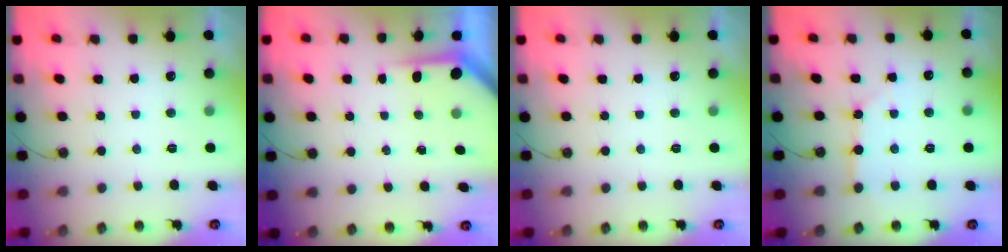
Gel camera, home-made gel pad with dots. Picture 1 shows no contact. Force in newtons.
{"total": 3.7, "press": 3.7, "slide": 0.4}
{"total": 0.0}
{"total": 2.6, "press": 2.6, "slide": 0.3}